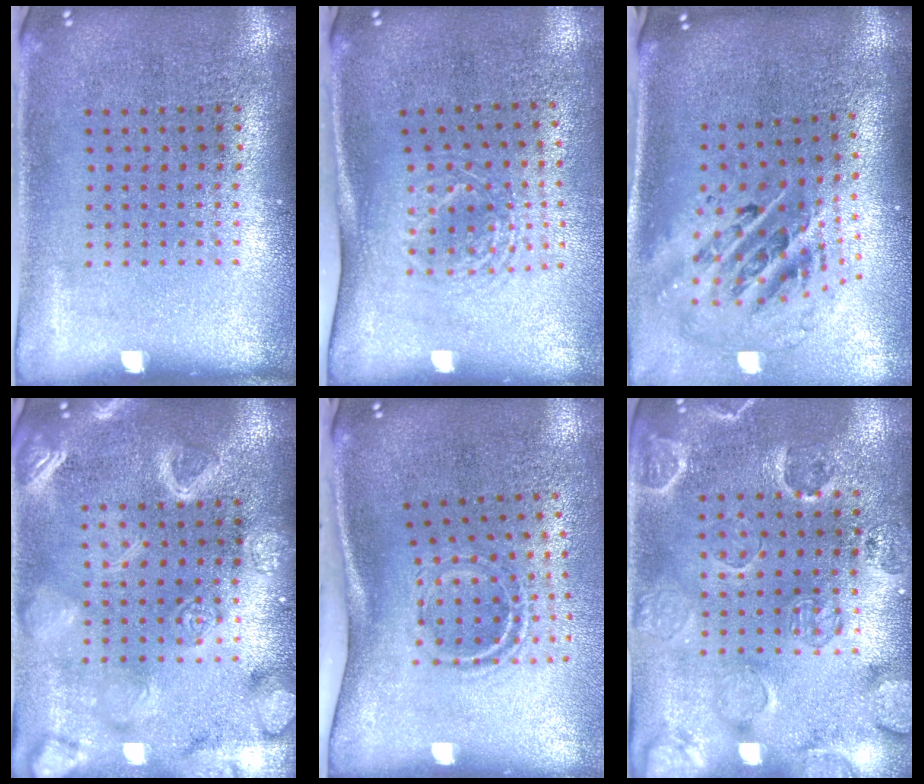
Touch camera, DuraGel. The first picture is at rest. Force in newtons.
{"total": 1.8, "press": 1.3, "slide": 1.2}
{"total": 2.8, "press": 1.9, "slide": 2.1}
{"total": 5.5, "press": 5.5, "slide": 0.7}
{"total": 1.9, "press": 1.2, "slide": 1.5}
{"total": 2.5, "press": 2.1, "slide": 1.3}